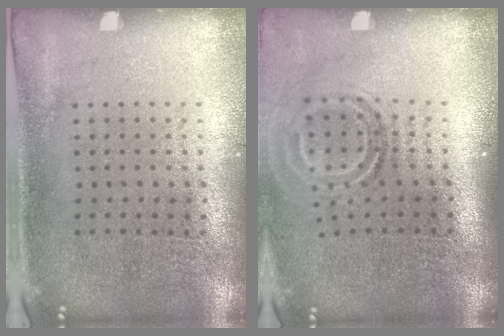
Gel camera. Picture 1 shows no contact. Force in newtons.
{"total": 1.8, "press": 1.1, "slide": 1.4}